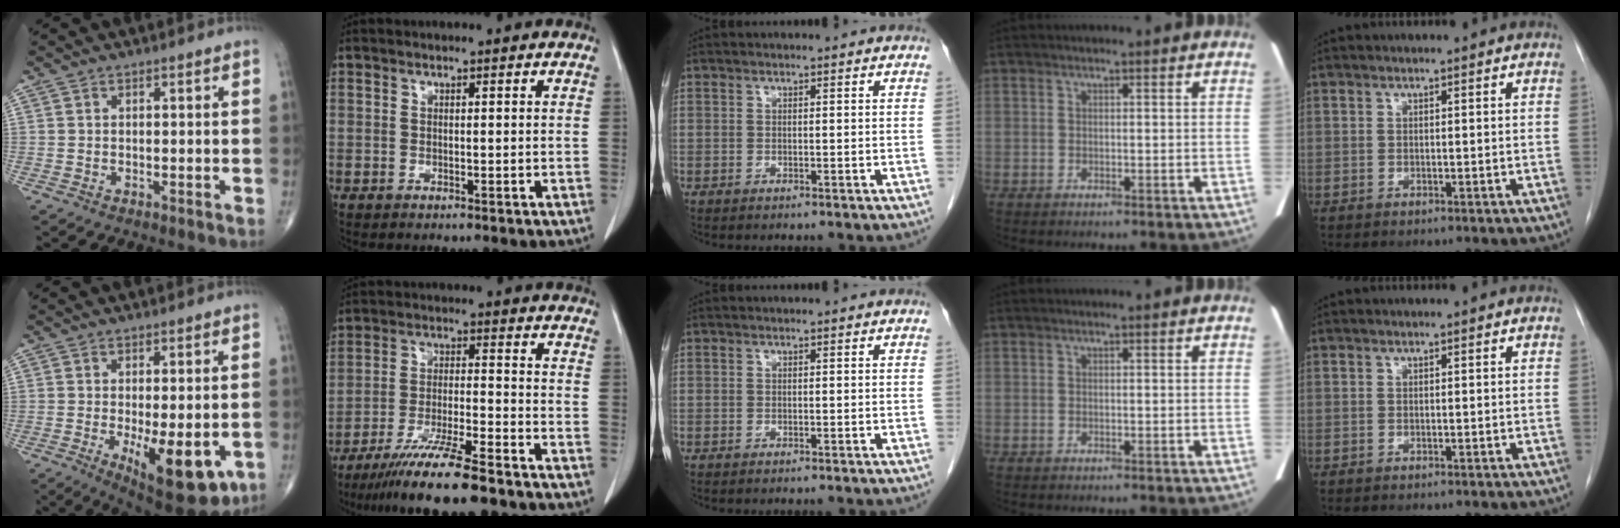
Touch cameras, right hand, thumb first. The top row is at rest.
{"thumb": {"total": 14.3, "force": [-4.4, 5.6, 12.4], "torque": [-0.160, -0.018, -0.048]}, "index": {"total": 12.9, "force": [-10.1, 0.5, 8.0], "torque": [-0.136, -0.034, -0.170]}}